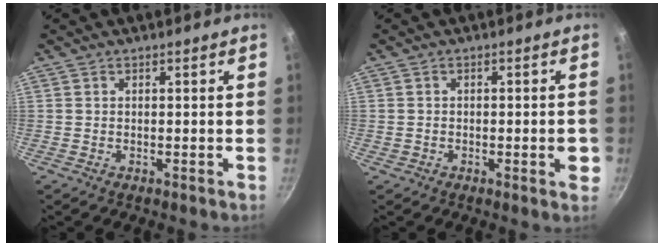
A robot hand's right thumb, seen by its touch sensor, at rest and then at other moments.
{"total": 3.5, "force": [-0.9, 1.4, 3.1], "torque": [-0.029, 0.004, -0.014]}